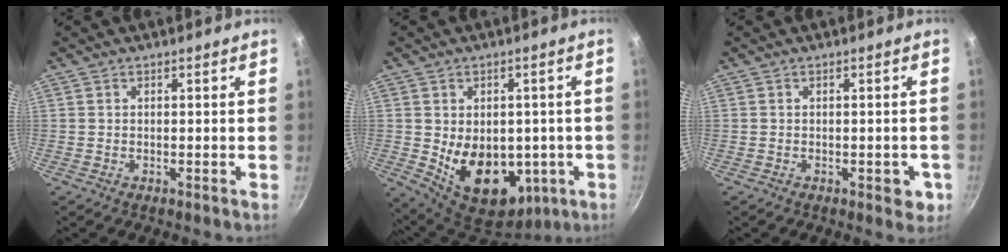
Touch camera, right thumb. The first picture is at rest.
{"total": 16.5, "force": [-2.3, 11.5, 11.6], "torque": [-0.146, -0.017, -0.006]}
{"total": 3.5, "force": [-1.1, 1.9, 2.7], "torque": [-0.014, 0.005, -0.014]}